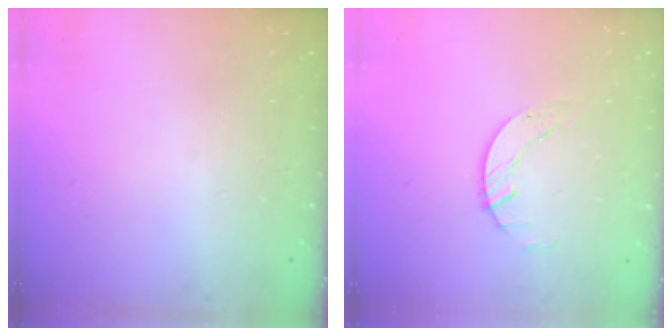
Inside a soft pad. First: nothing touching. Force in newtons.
{"total": 1.7, "press": 1.7, "slide": 0.1}